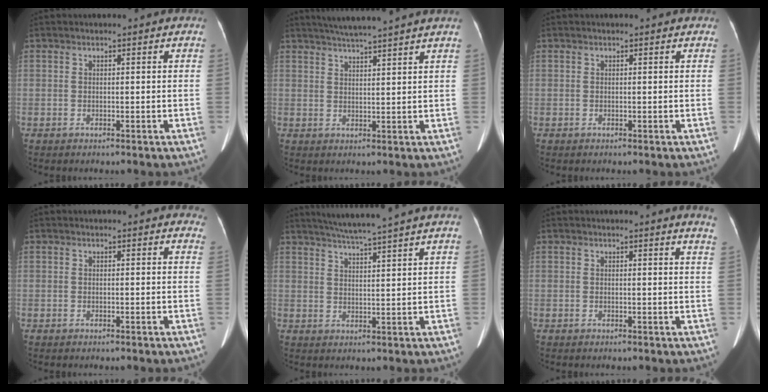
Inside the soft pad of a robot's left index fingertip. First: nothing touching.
{"total": 8.7, "force": [7.6, -1.1, 4.0], "torque": [-0.065, 0.020, 0.105]}
{"total": 0.7, "force": [0.5, 0.3, 0.3], "torque": [-0.006, 0.018, 0.001]}
{"total": 5.5, "force": [5.0, 1.7, 1.7], "torque": [-0.004, 0.007, 0.036]}
{"total": 12.7, "force": [11.0, -1.4, 6.0], "torque": [-0.102, 0.008, 0.147]}
{"total": 4.5, "force": [4.2, -0.5, 1.6], "torque": [-0.017, -0.018, 0.020]}